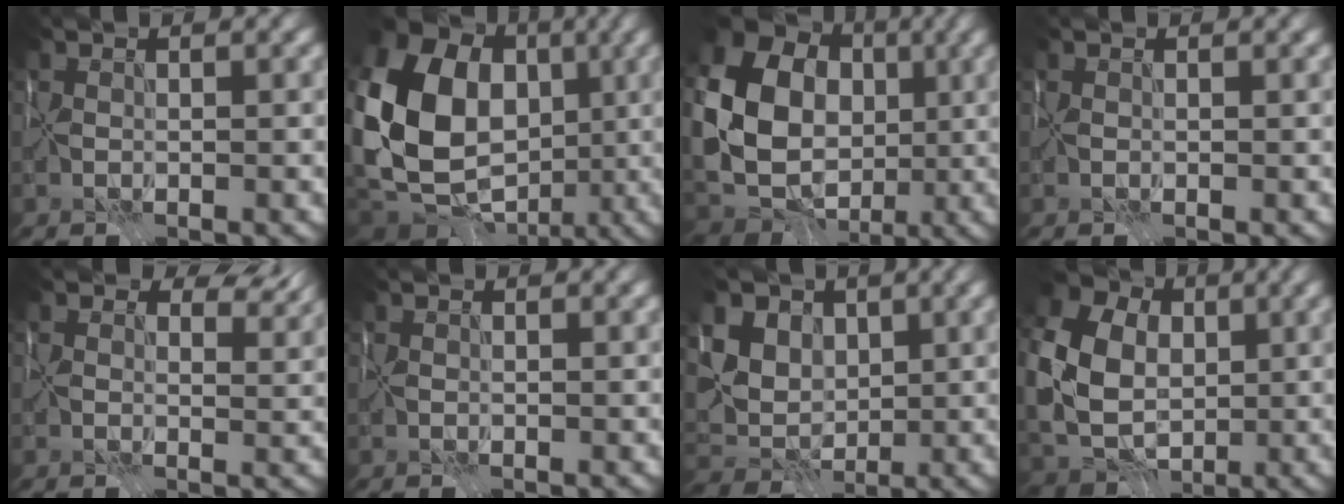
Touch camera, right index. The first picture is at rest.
{"total": 15.5, "force": [-0.4, 12.4, 9.4], "torque": [-0.188, 0.009, -0.004]}
{"total": 16.3, "force": [1.1, 14.0, 8.2], "torque": [-0.181, 0.003, 0.011]}
{"total": 0.0}
{"total": 4.5, "force": [2.5, 2.8, 2.5], "torque": [-0.027, 0.003, 0.016]}
{"total": 0.0}
{"total": 9.7, "force": [3.4, 7.8, 4.5], "torque": [-0.106, 0.019, 0.054]}
{"total": 11.4, "force": [0.3, 9.0, 7.0], "torque": [-0.160, -0.005, 0.007]}